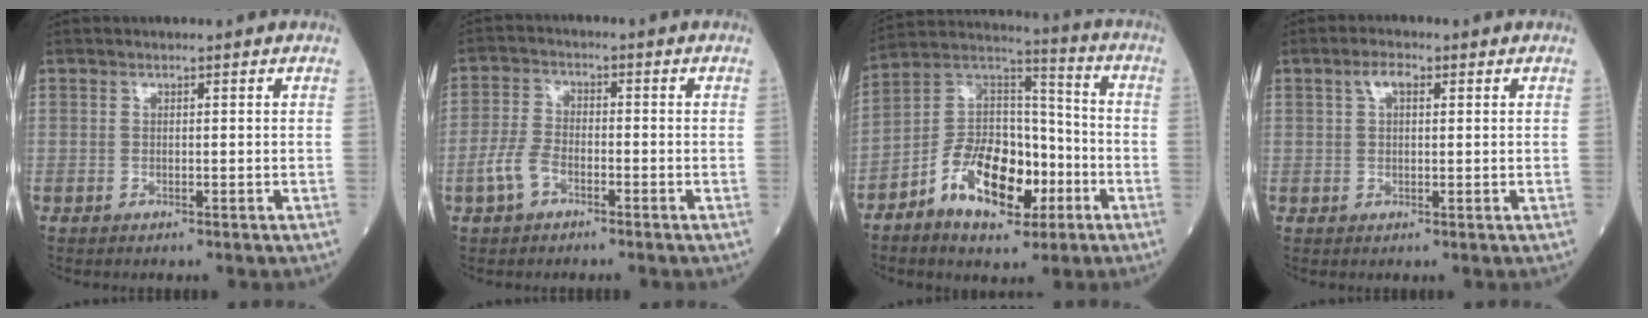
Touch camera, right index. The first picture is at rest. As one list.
[{"total": 4.7, "force": [-2.5, 2.4, 3.1], "torque": [-0.079, 0.006, -0.052]}, {"total": 15.0, "force": [-6.6, 7.6, 11.1], "torque": [-0.213, 0.022, -0.111]}, {"total": 2.7, "force": [1.1, 1.2, 2.2], "torque": [-0.045, 0.011, 0.022]}]